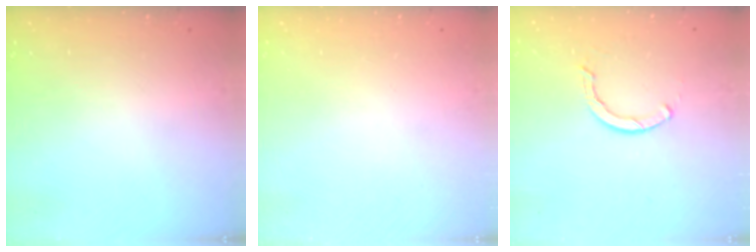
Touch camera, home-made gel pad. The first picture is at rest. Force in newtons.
{"total": 0.0}
{"total": 2.3, "press": 2.3, "slide": 0.1}